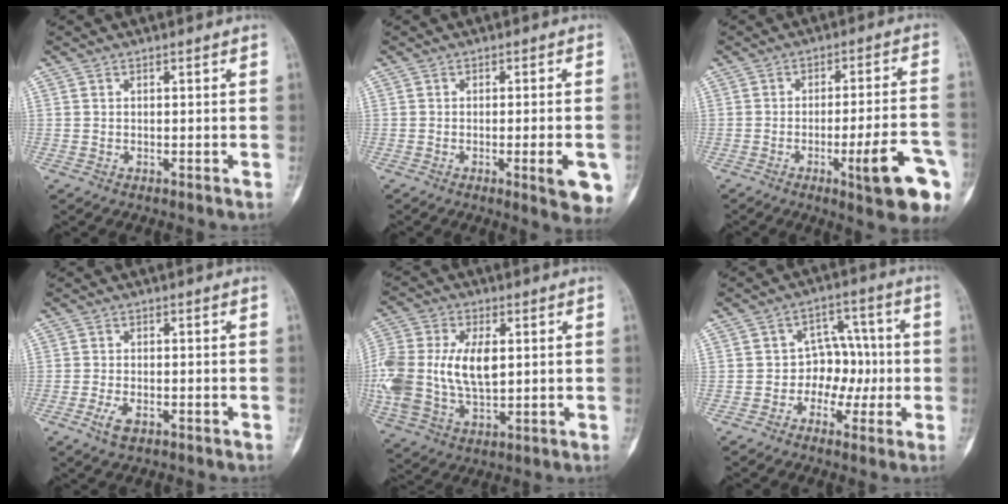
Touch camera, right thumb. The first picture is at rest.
{"total": 7.6, "force": [-2.5, 1.6, 7.0], "torque": [-0.076, -0.004, -0.027]}
{"total": 13.6, "force": [-5.4, 2.3, 12.3], "torque": [-0.157, 0.016, -0.070]}
{"total": 3.0, "force": [-1.6, 1.4, 2.2], "torque": [-0.045, 0.005, -0.029]}
{"total": 18.4, "force": [1.3, 10.9, 14.8], "torque": [-0.350, -0.002, 0.029]}
{"total": 7.6, "force": [-1.5, 6.2, 4.1], "torque": [-0.010, 0.032, -0.036]}